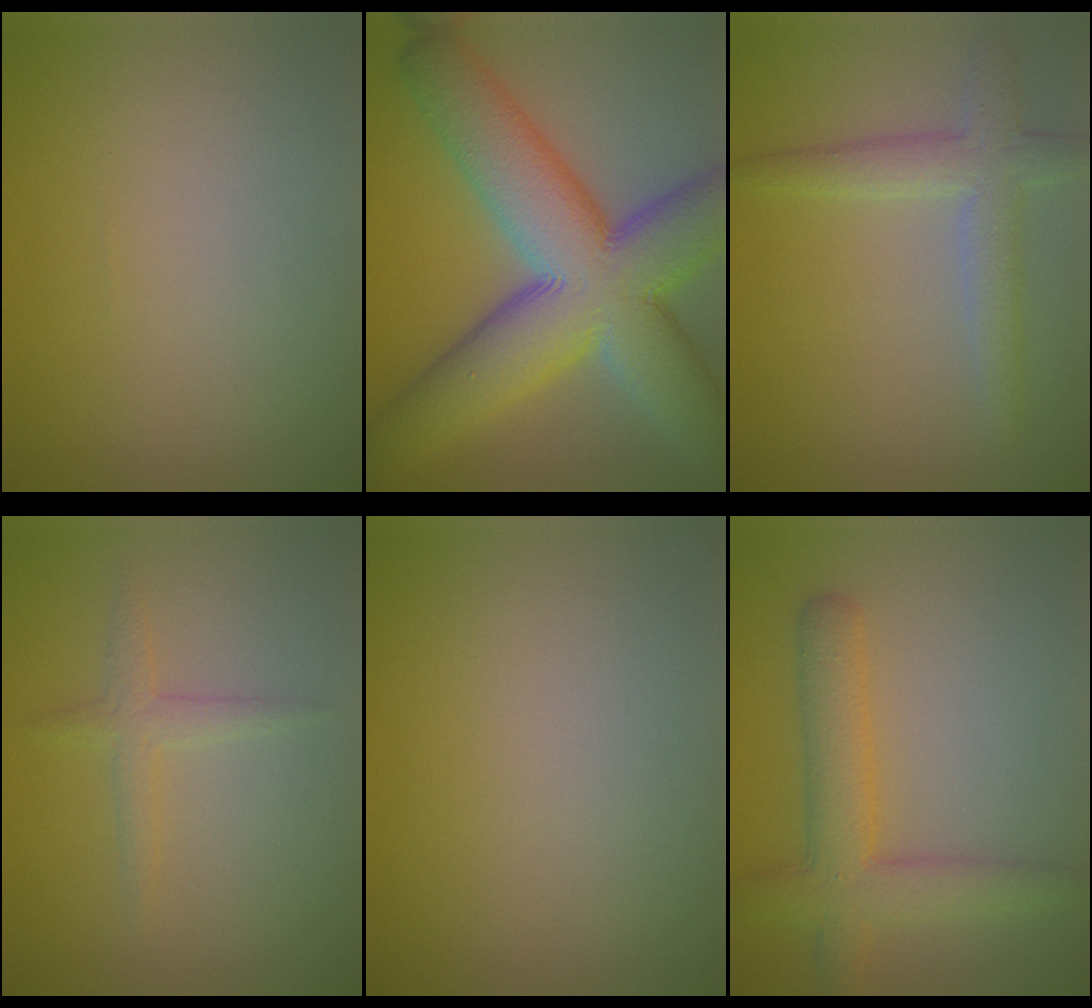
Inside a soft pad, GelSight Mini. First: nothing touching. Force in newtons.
{"total": 15.3, "press": 15.2, "slide": 0.9}
{"total": 3.7, "press": 3.7, "slide": 0.2}
{"total": 1.7, "press": 1.7, "slide": 0.1}
{"total": 0.0}
{"total": 5.0, "press": 5.0, "slide": 0.1}